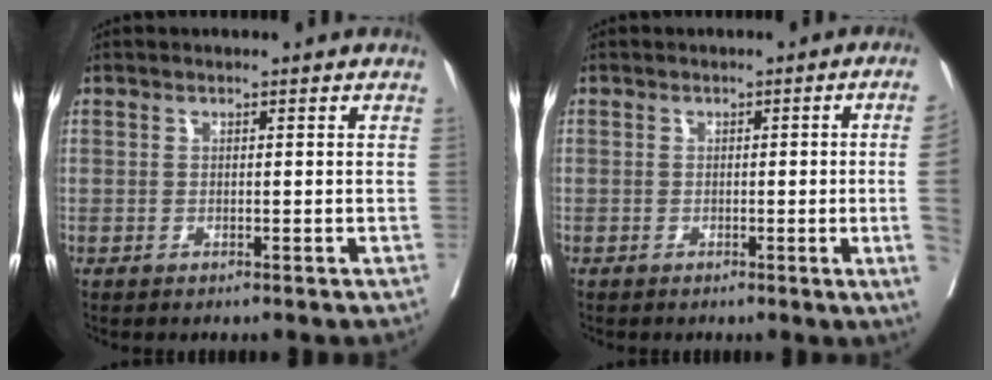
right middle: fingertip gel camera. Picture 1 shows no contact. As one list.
[{"total": 6.9, "force": [-0.9, -2.3, 6.5], "torque": [-0.073, -0.016, -0.010]}]